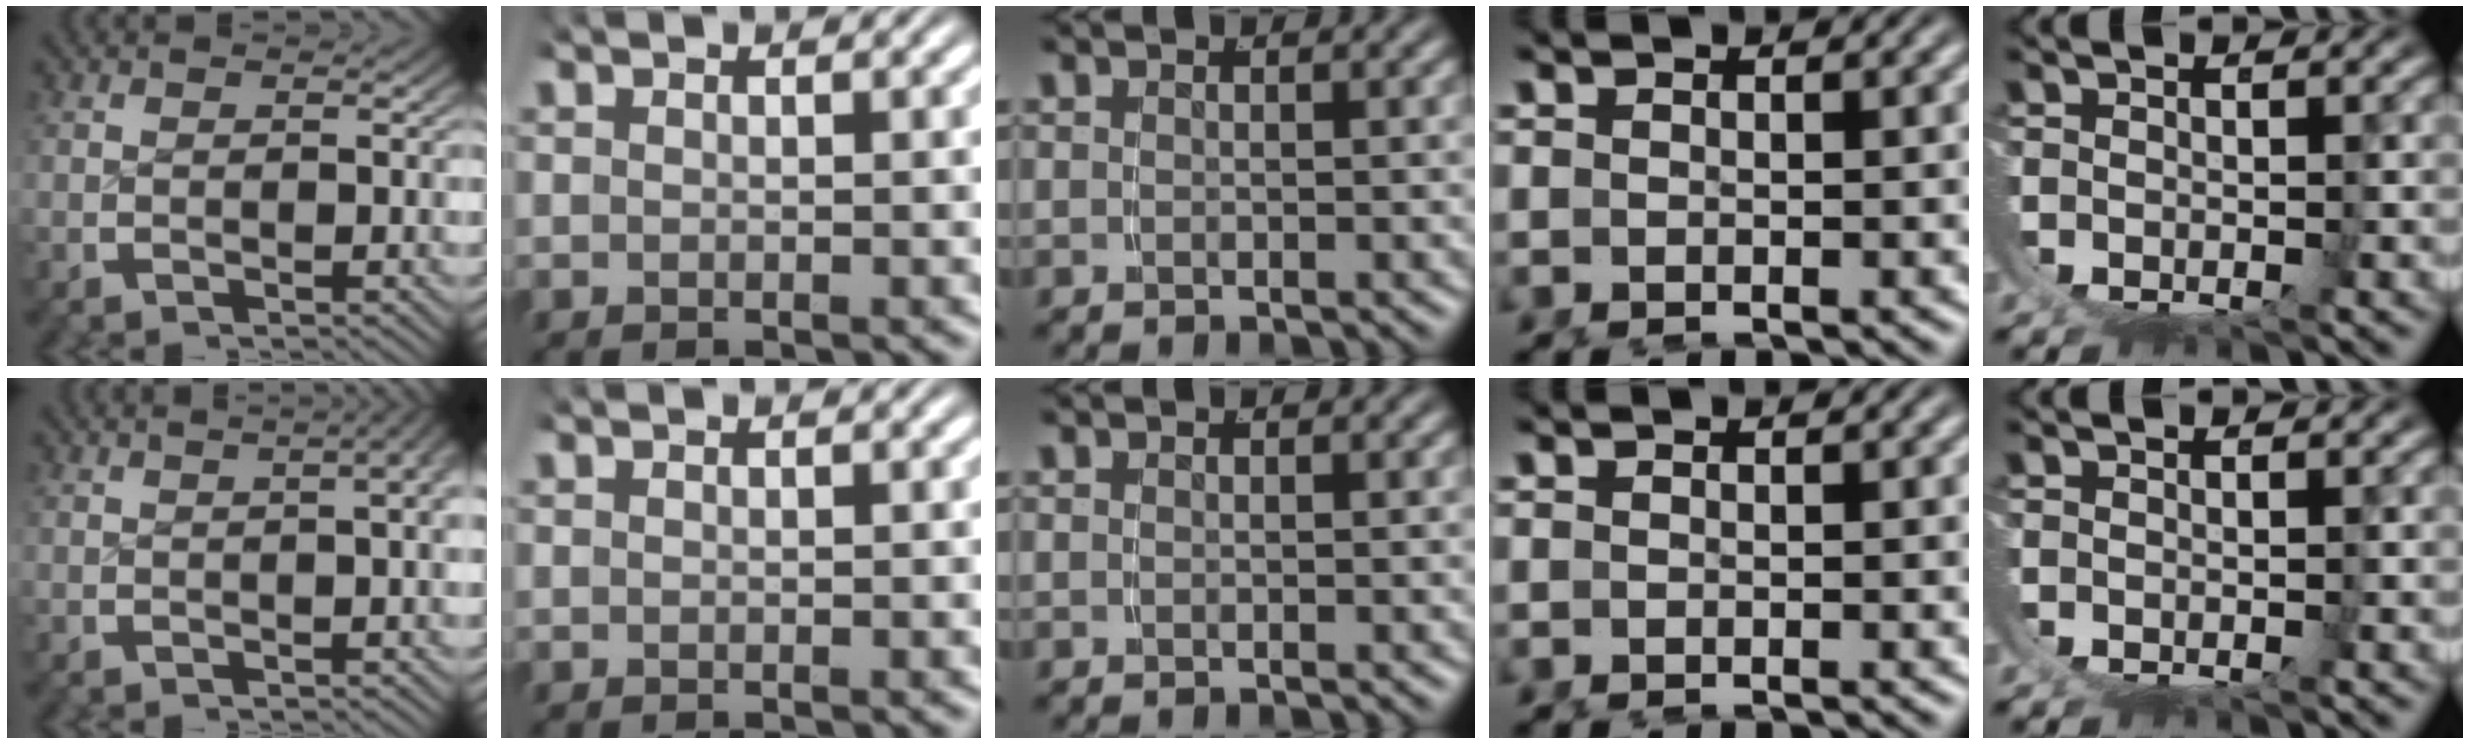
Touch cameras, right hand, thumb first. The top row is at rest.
{"thumb": {"total": 7.5, "force": [2.2, 3.5, 6.2], "torque": [-0.050, 0.043, 0.012]}}